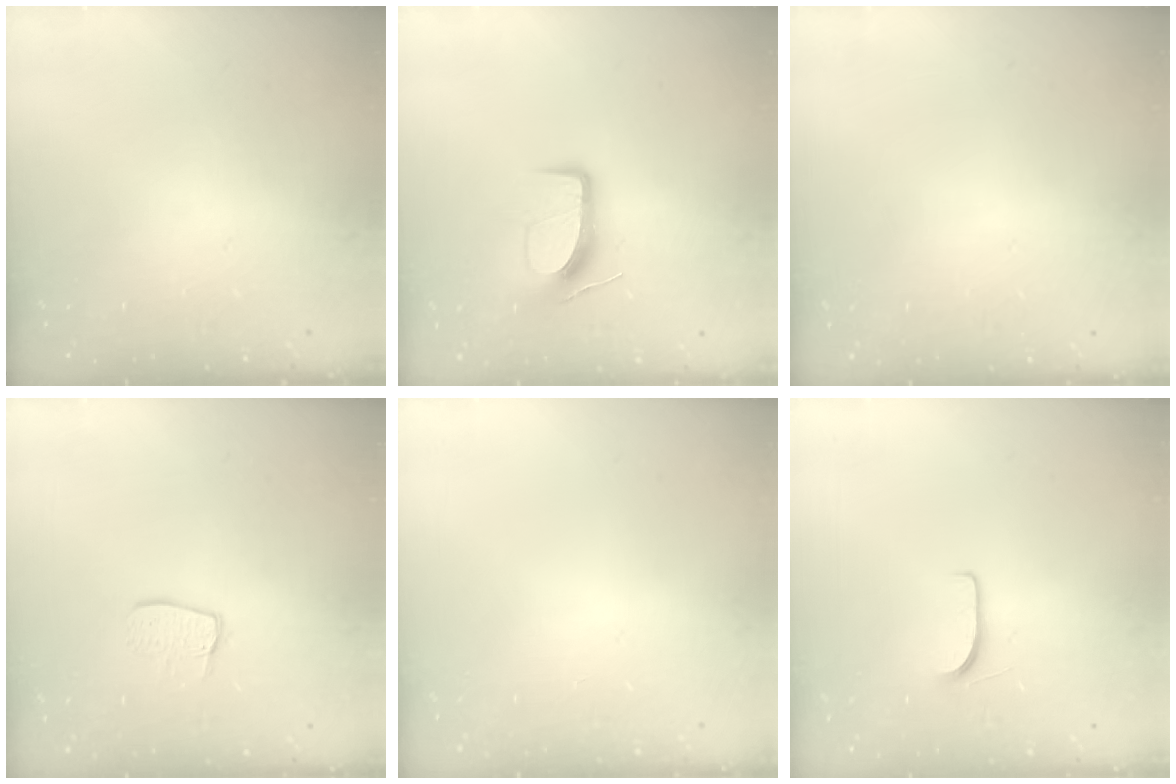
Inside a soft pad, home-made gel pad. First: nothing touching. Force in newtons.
{"total": 10.9, "press": 10.9, "slide": 0.2}
{"total": 0.0}
{"total": 7.5, "press": 7.5, "slide": 0.6}
{"total": 0.0}
{"total": 5.1, "press": 5.1, "slide": 0.6}